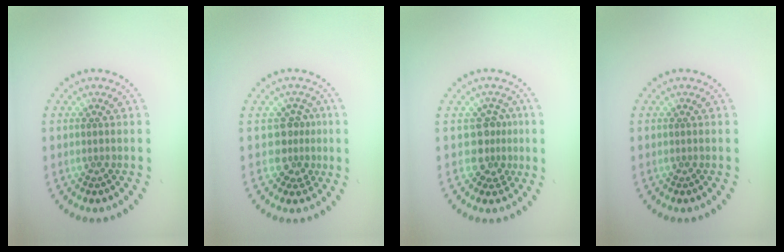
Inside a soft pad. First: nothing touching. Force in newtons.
{"total": 2.6, "press": 1.9, "slide": 1.8}
{"total": 2.6, "press": 1.9, "slide": 1.8}
{"total": 0.0}